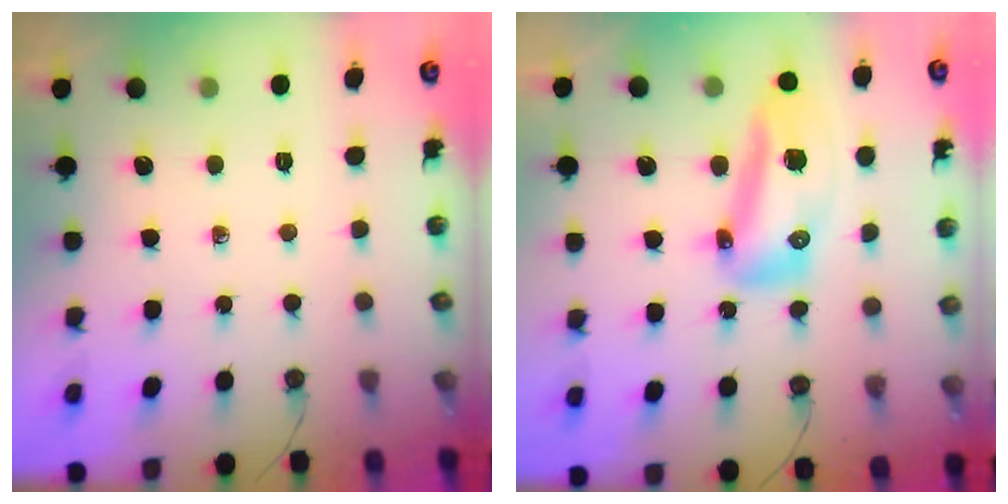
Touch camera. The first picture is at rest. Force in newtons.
{"total": 14.7, "press": 14.6, "slide": 1.2}